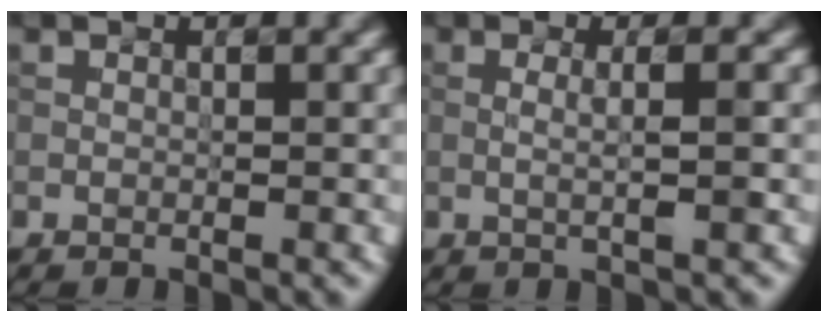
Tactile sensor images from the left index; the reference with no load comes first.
{"total": 2.1, "force": [0.0, 0.3, 2.0], "torque": [-0.036, 0.002, 0.003]}